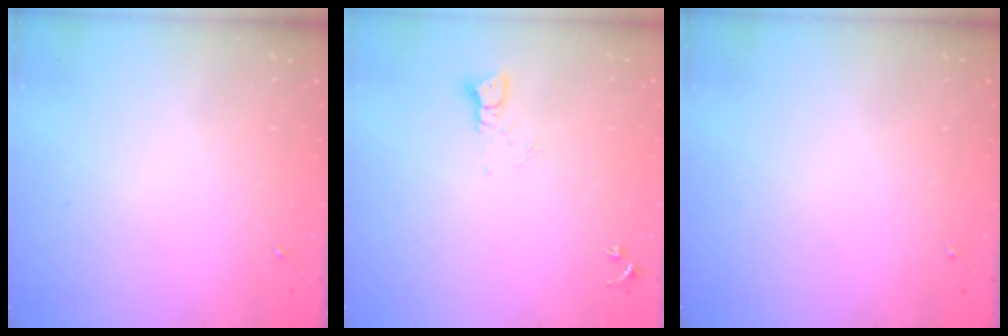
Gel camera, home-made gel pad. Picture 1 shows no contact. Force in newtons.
{"total": 3.7, "press": 3.7, "slide": 0.3}
{"total": 0.0}